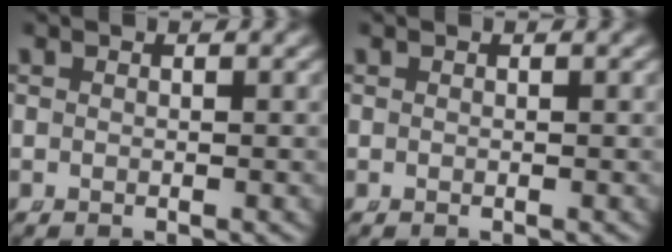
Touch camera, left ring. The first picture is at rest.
{"total": 0.0}